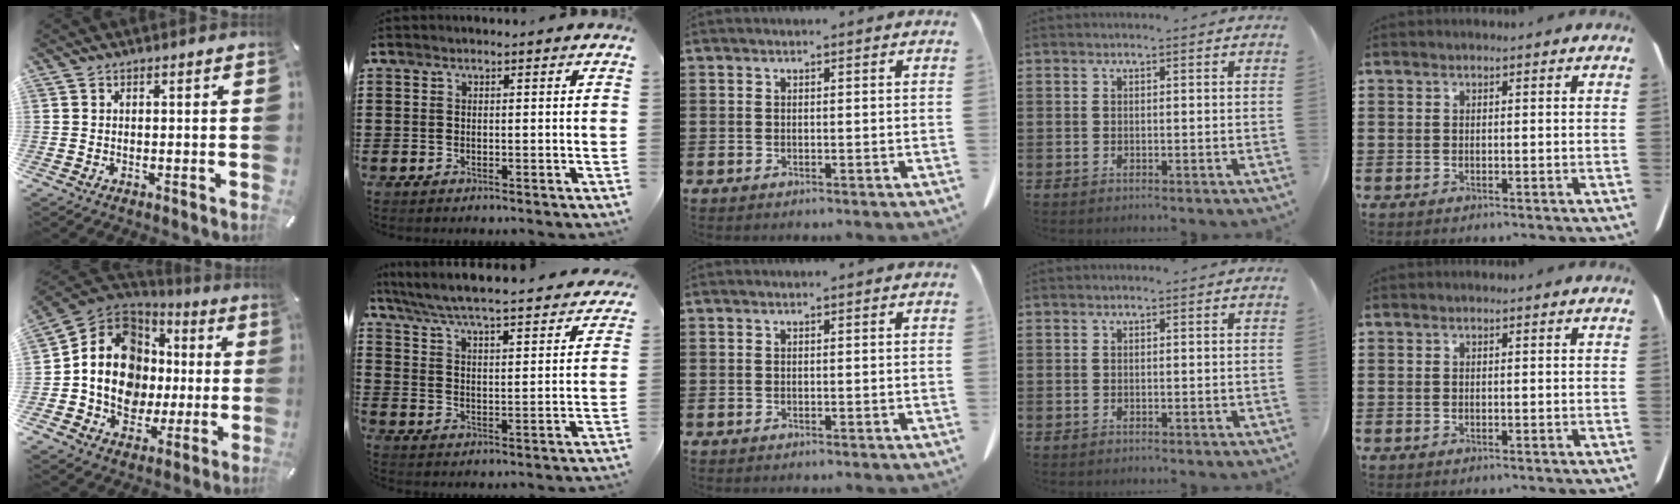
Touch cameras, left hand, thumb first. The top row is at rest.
{"thumb": {"total": 16.1, "force": [-0.1, 13.7, 8.5], "torque": [-0.176, -0.007, 0.003]}, "index": {"total": 5.0, "force": [4.7, -0.5, 1.6], "torque": [-0.056, -0.044, 0.071]}}